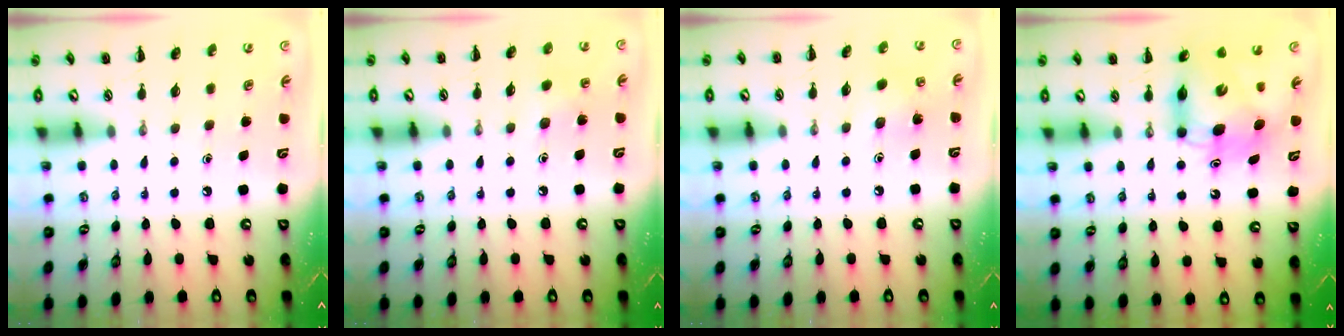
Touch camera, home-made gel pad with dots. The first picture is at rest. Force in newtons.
{"total": 4.9, "press": 4.7, "slide": 1.3}
{"total": 4.6, "press": 4.4, "slide": 1.3}
{"total": 9.3, "press": 8.9, "slide": 2.6}